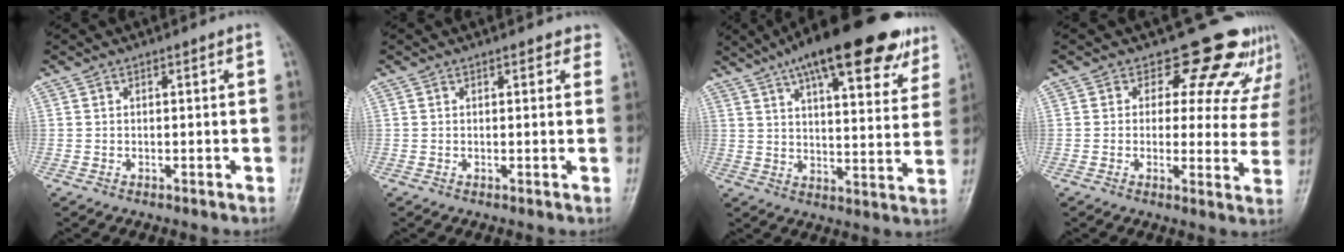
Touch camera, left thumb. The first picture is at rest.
{"total": 2.2, "force": [1.7, 1.1, 0.8], "torque": [0.016, -0.002, 0.009]}
{"total": 24.8, "force": [15.8, 8.1, 17.3], "torque": [-0.226, -0.013, 0.223]}
{"total": 14.5, "force": [12.4, 6.9, 3.0], "torque": [0.027, -0.078, 0.119]}